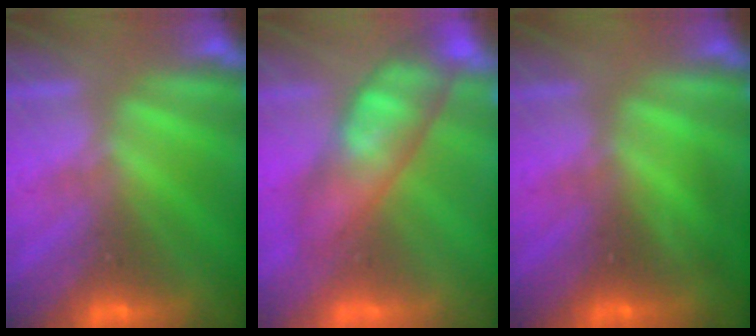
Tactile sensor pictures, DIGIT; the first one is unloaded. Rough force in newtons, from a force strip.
{"total": 4.6}
{"total": 1.9}